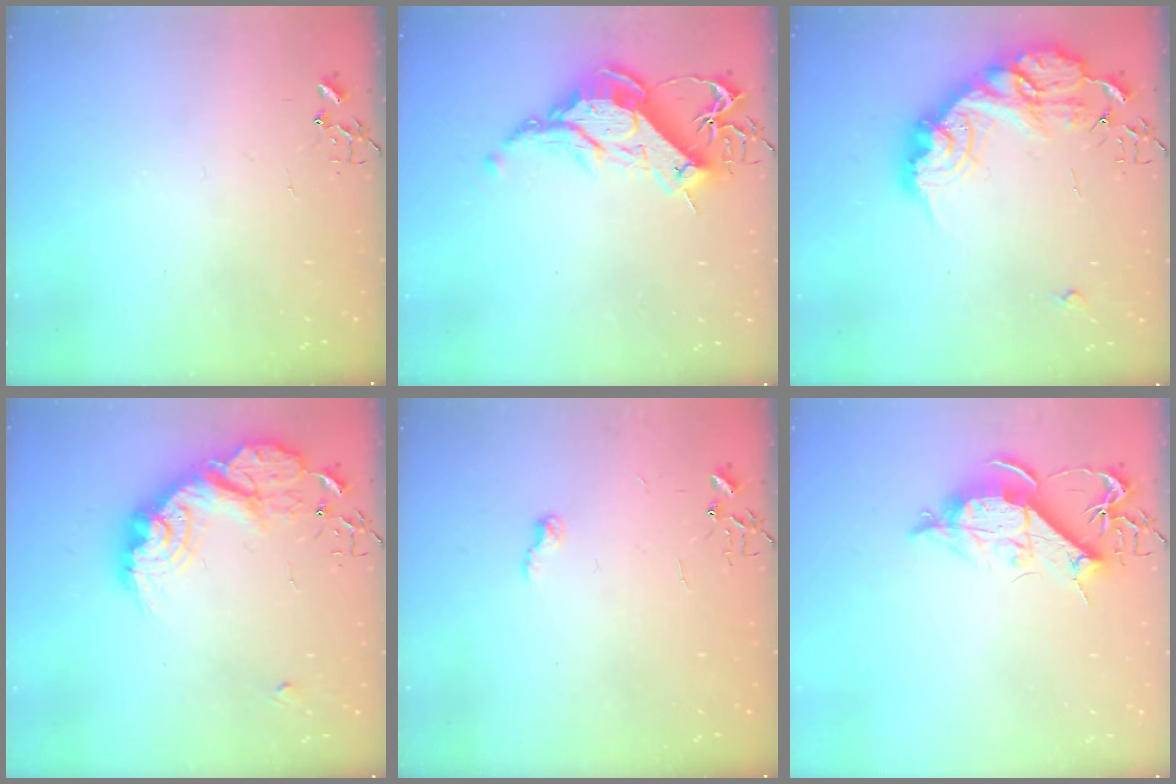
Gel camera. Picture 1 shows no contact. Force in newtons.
{"total": 17.4, "press": 17.4, "slide": 1.6}
{"total": 20.5, "press": 20.5, "slide": 1.5}
{"total": 20.7, "press": 20.6, "slide": 1.1}
{"total": 5.5, "press": 5.5, "slide": 0.7}
{"total": 10.6, "press": 10.5, "slide": 1.2}